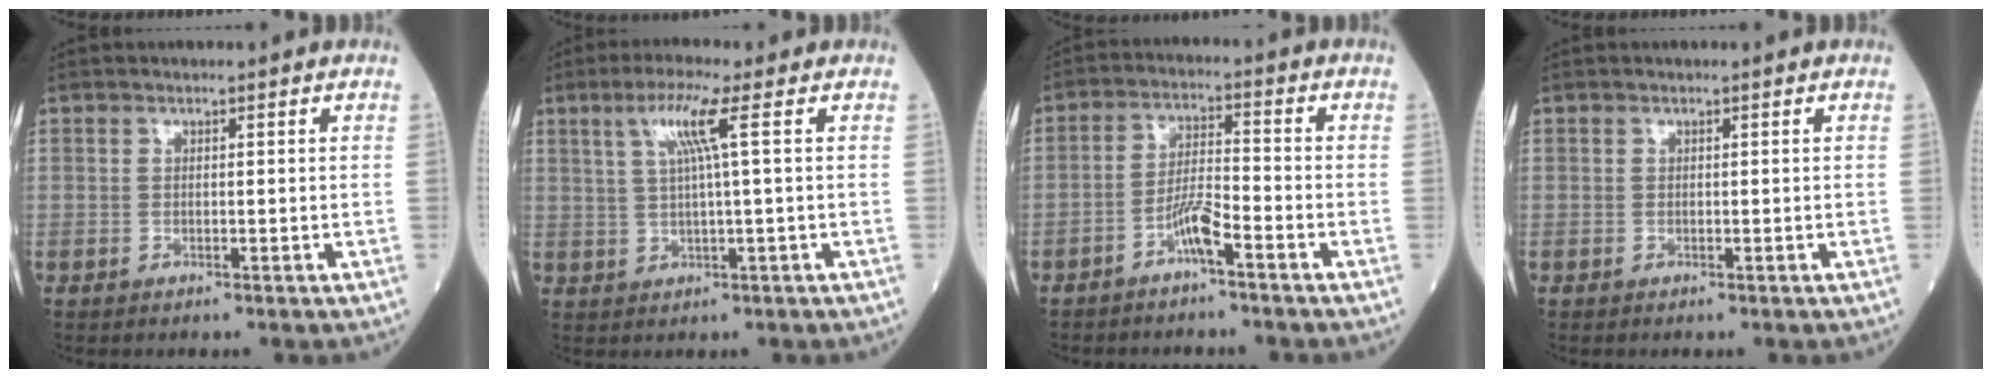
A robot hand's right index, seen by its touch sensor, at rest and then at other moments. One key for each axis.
{"total": 5.6, "fx": 2.0, "fy": -0.8, "fz": 5.2, "tx": -0.103, "ty": 0.008, "tz": 0.039}
{"total": 4.6, "fx": -2.9, "fy": 0.2, "fz": 3.5, "tx": -0.074, "ty": 0.006, "tz": -0.056}
{"total": 0.0}